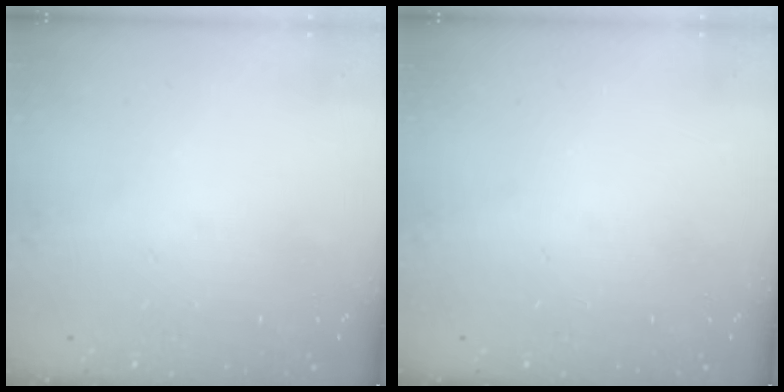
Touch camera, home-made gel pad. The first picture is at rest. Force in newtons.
{"total": 0.0}